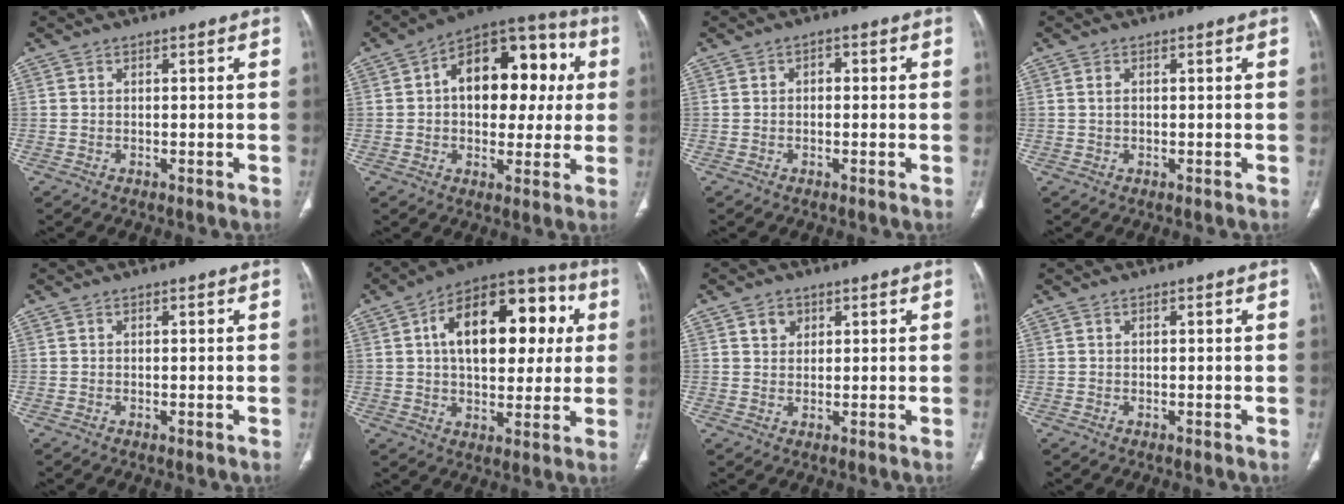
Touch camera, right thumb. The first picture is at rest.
{"total": 19.6, "force": [3.3, 12.0, 15.2], "torque": [-0.165, 0.034, 0.042]}
{"total": 1.7, "force": [0.1, 1.2, 1.2], "torque": [-0.009, 0.006, -0.004]}
{"total": 1.0, "force": [0.2, 0.7, 0.7], "torque": [-0.017, 0.004, 0.006]}
{"total": 0.0}
{"total": 22.0, "force": [4.7, 12.4, 17.5], "torque": [-0.222, 0.024, 0.064]}
{"total": 3.0, "force": [1.4, 2.4, 1.1], "torque": [-0.005, -0.007, 0.024]}
{"total": 0.0}